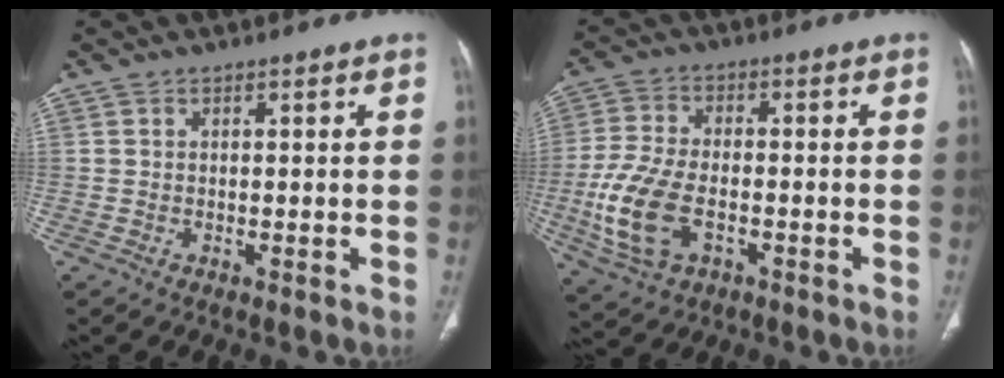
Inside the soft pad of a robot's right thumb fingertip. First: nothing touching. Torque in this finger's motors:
{"motor_torque": [0.12, -0.03, 1.24, 0.01, 0.39]}